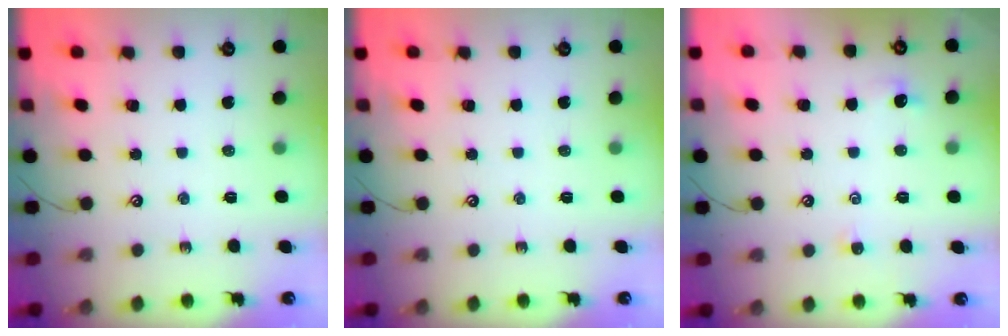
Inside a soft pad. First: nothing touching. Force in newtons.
{"total": 0.0}
{"total": 0.0}